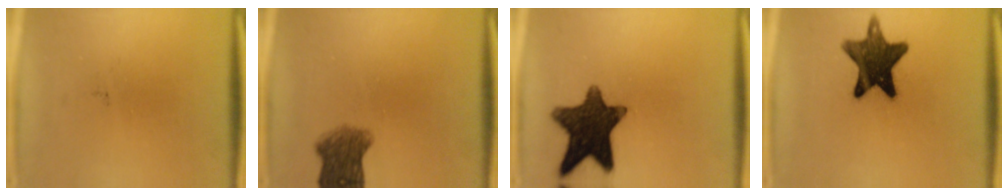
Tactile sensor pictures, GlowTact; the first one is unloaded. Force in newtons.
{"total": 5.8}
{"total": 13.7}
{"total": 13.3}